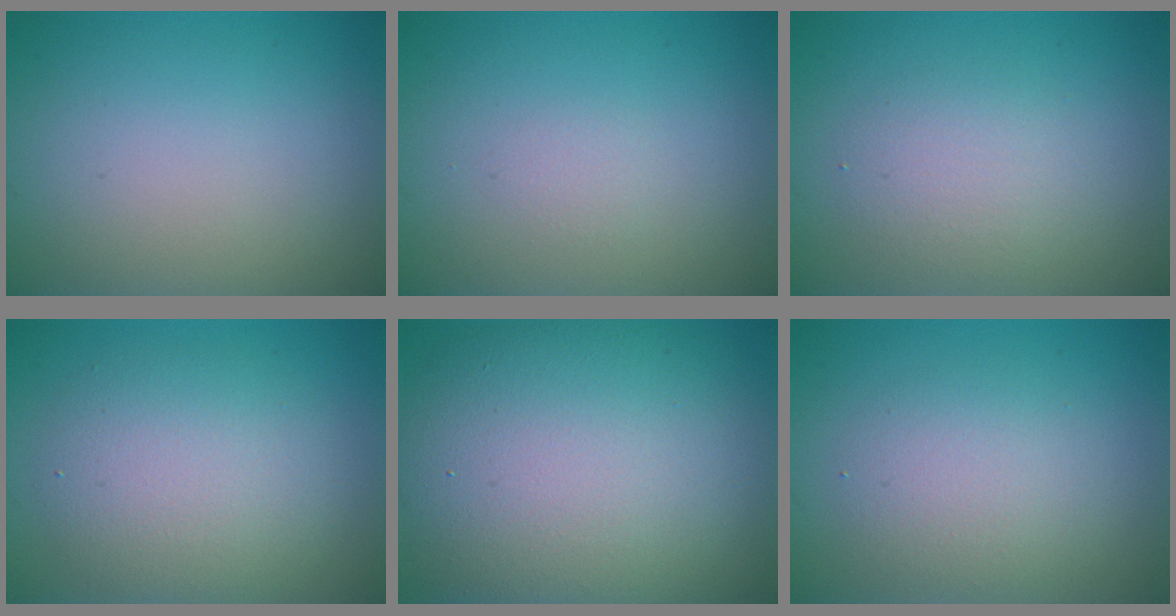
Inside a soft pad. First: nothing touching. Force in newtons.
{"total": 0.6, "press": 0.6, "slide": 0.1}
{"total": 2.5, "press": 2.5, "slide": 0.1}
{"total": 5.1, "press": 5.0, "slide": 0.4}
{"total": 13.7, "press": 13.7, "slide": 0.7}
{"total": 3.2, "press": 3.2, "slide": 0.2}